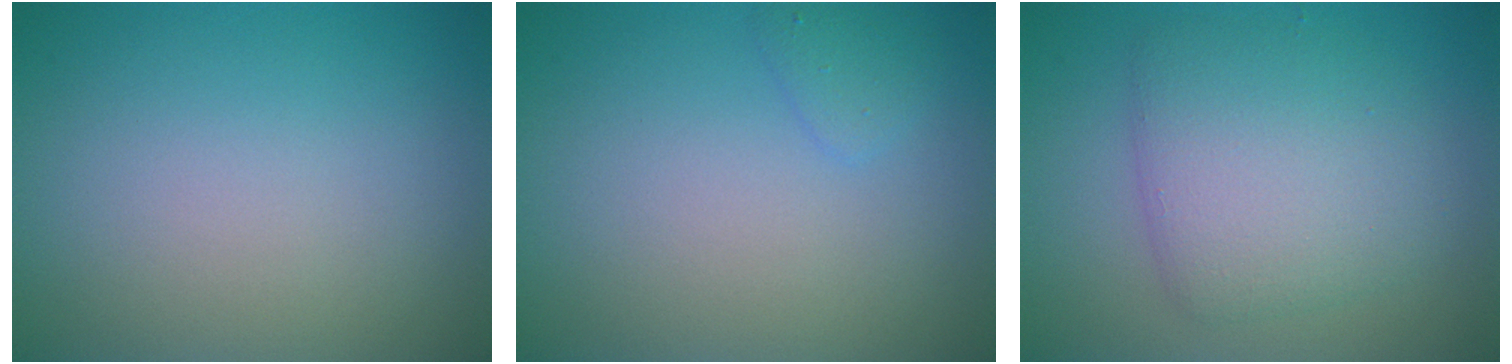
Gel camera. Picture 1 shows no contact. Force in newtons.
{"total": 1.1, "press": 1.1, "slide": 0.0}
{"total": 5.2, "press": 5.2, "slide": 0.2}